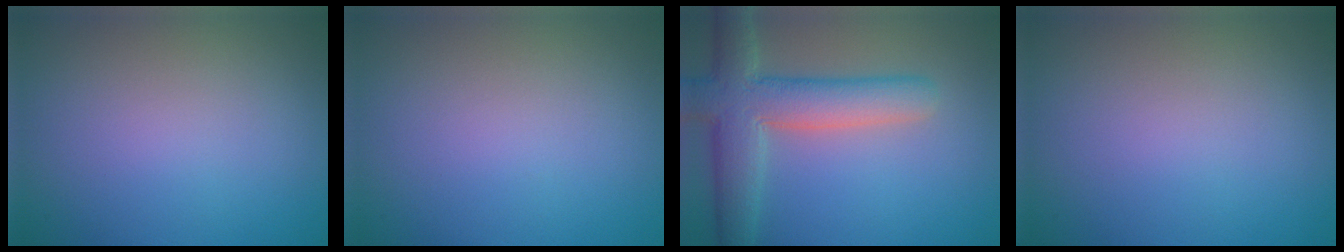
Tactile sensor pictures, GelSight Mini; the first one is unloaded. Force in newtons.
{"total": 0.0}
{"total": 7.1, "press": 7.1, "slide": 0.6}
{"total": 0.0}